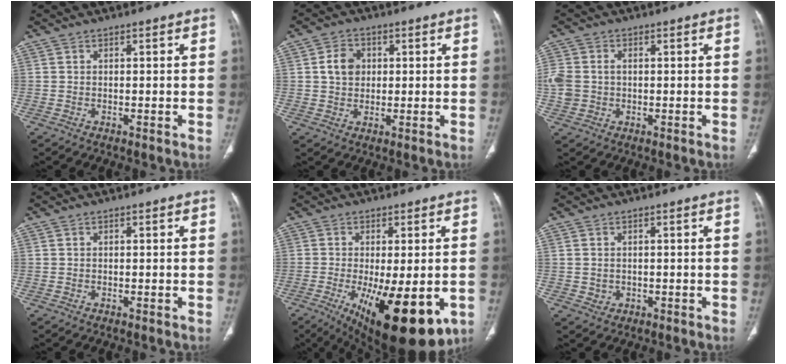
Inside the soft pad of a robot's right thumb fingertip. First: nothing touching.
{"total": 5.4, "force": [1.0, 4.3, 3.0], "torque": [-0.037, 0.003, 0.015]}
{"total": 5.9, "force": [-0.2, 4.8, 3.5], "torque": [-0.087, 0.010, -0.002]}
{"total": 0.0}
{"total": 18.6, "force": [-6.6, 6.7, 16.0], "torque": [-0.213, -0.028, -0.081]}
{"total": 1.6, "force": [-0.1, 1.5, 0.6], "torque": [-0.007, -0.001, 0.006]}